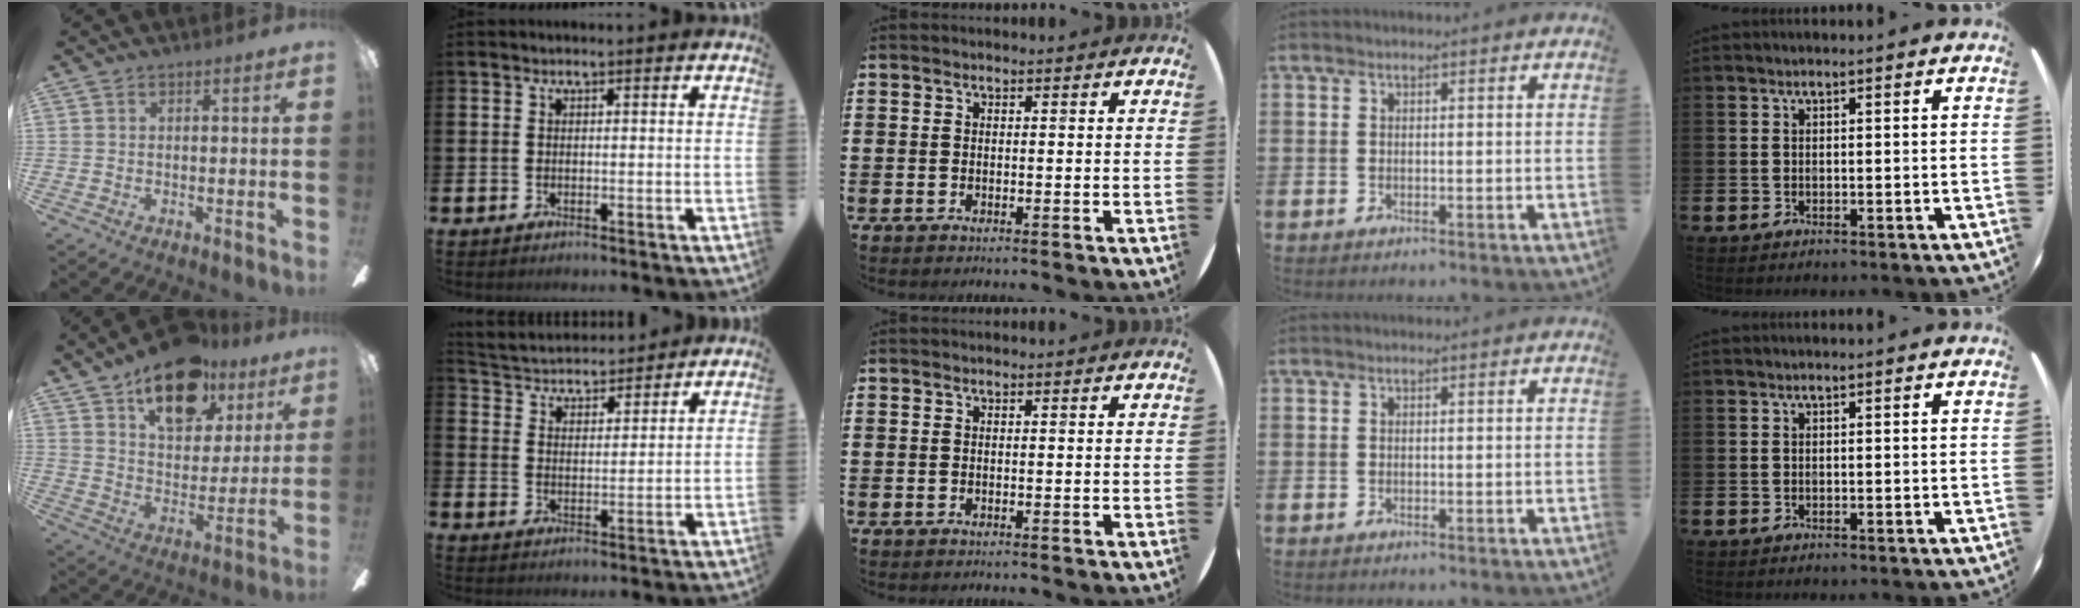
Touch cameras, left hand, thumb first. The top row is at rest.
{"thumb": {"total": 19.0, "force": [12.2, 10.2, 10.5], "torque": [-0.148, -0.061, 0.208]}, "index": {"total": 4.2, "force": [4.1, 1.1, -0.3], "torque": [-0.018, -0.032, 0.069]}}